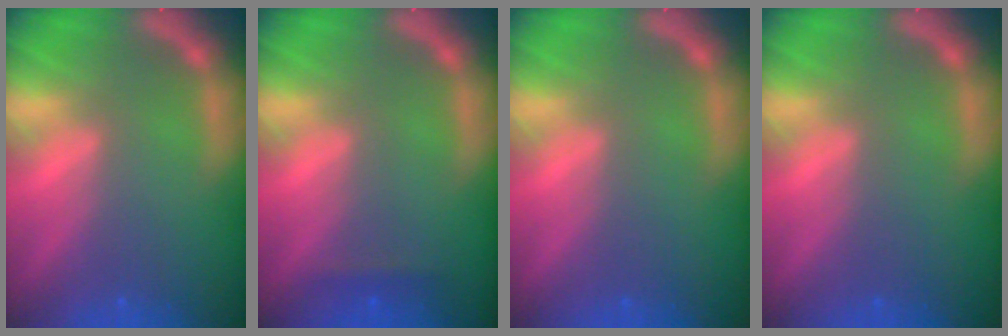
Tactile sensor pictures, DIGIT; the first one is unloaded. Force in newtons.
{"total": 0.9}
{"total": 0.0}
{"total": 0.0}